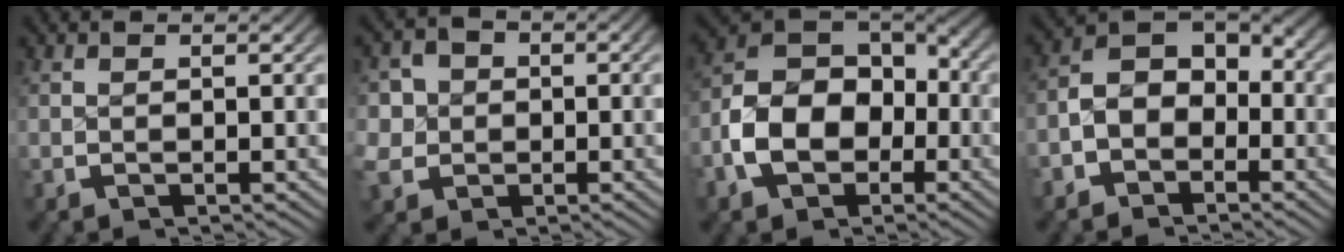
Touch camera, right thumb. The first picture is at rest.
{"total": 5.5, "force": [-1.3, 5.0, 1.8], "torque": [-0.050, -0.023, -0.019]}
{"total": 9.6, "force": [-2.7, 6.9, 6.1], "torque": [-0.139, -0.018, -0.041]}
{"total": 6.6, "force": [-2.1, 5.1, 3.5], "torque": [-0.068, -0.008, -0.046]}